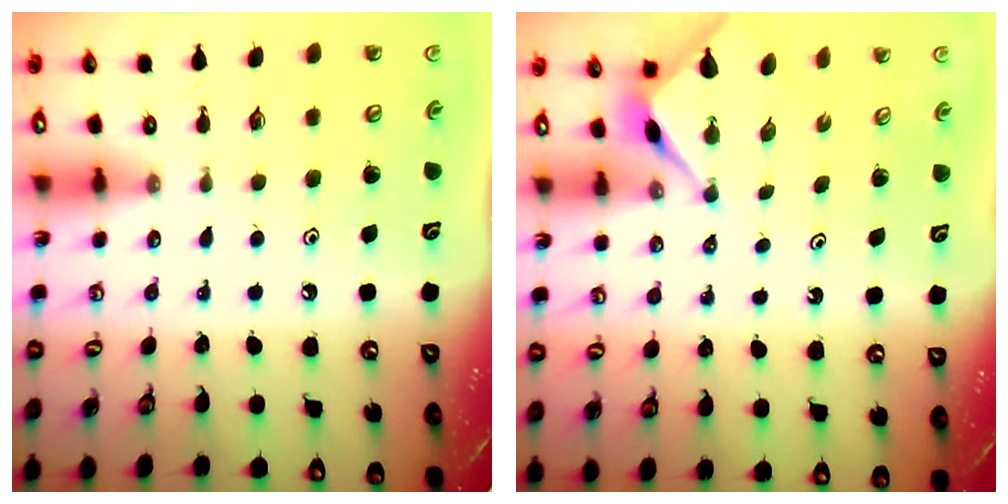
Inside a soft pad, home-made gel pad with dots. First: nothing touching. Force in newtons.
{"total": 2.8, "press": 2.8, "slide": 0.2}